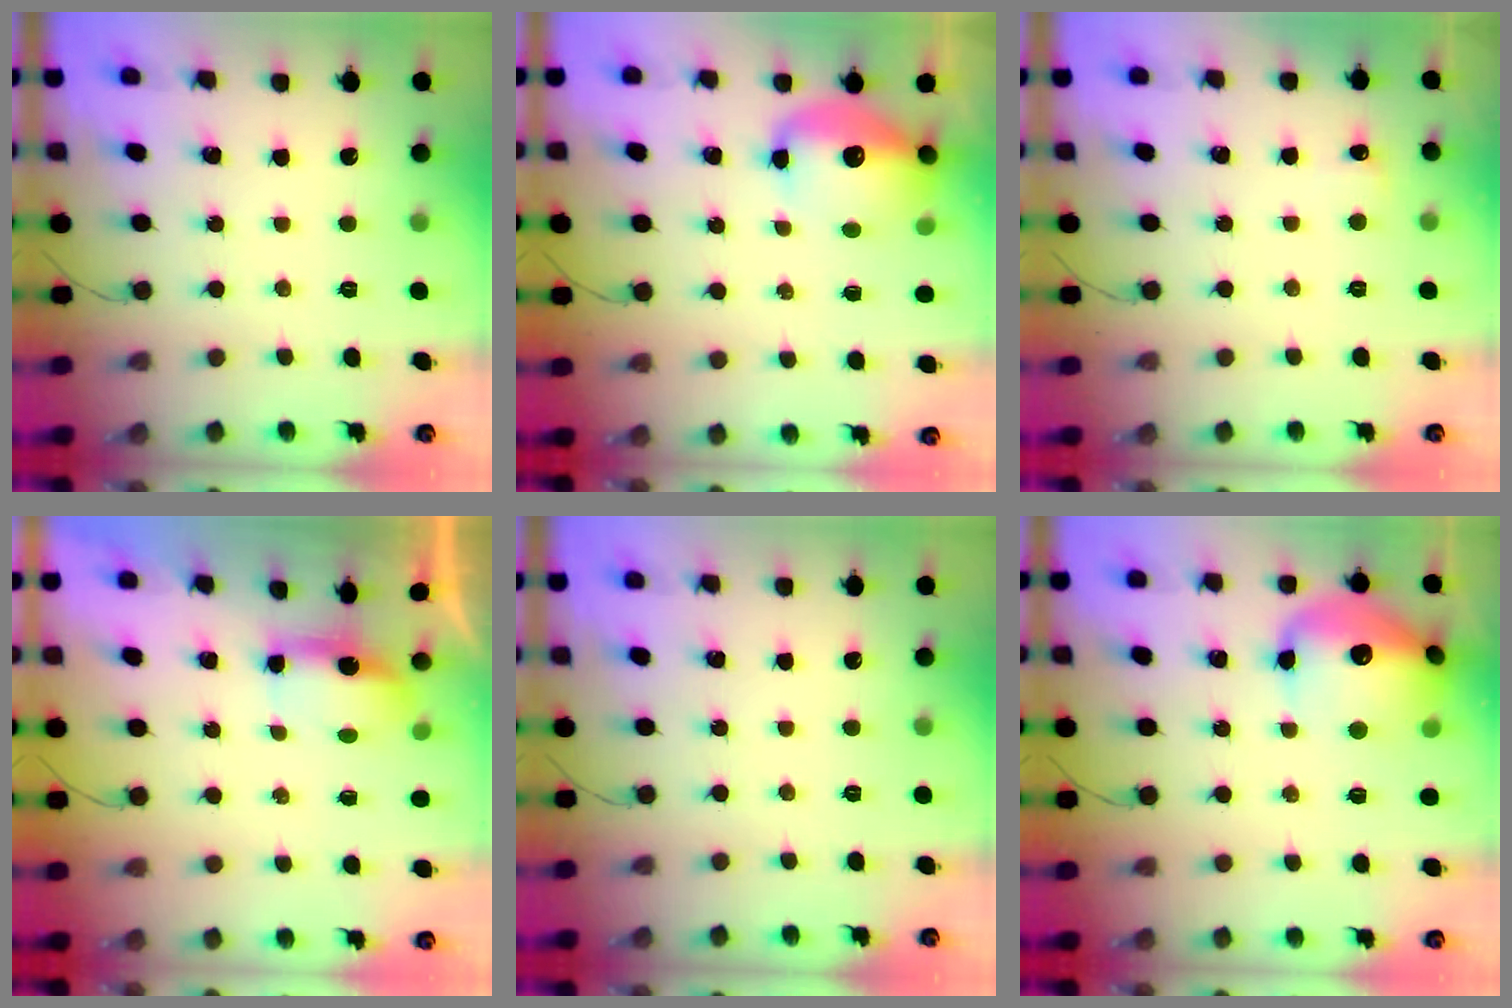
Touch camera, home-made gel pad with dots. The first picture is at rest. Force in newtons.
{"total": 12.2, "press": 11.9, "slide": 3.0}
{"total": 4.0, "press": 3.9, "slide": 1.2}
{"total": 4.8, "press": 4.8, "slide": 0.3}
{"total": 0.0}
{"total": 18.0, "press": 17.9, "slide": 2.2}